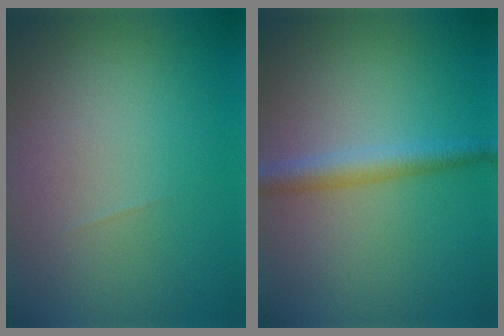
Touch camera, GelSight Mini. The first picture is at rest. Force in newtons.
{"total": 2.7, "press": 2.7, "slide": 0.1}